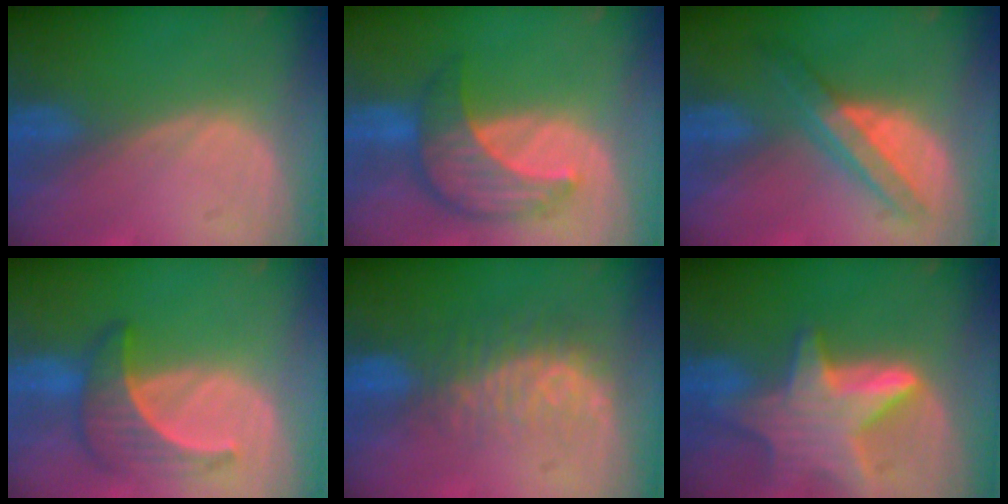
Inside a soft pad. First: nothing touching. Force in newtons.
{"total": 7.8, "press": 7.5, "slide": 2.3}
{"total": 7.1, "press": 6.0, "slide": 3.7}
{"total": 6.3, "press": 6.1, "slide": 1.6}
{"total": 8.3, "press": 7.1, "slide": 4.4}
{"total": 9.5, "press": 9.5, "slide": 0.6}